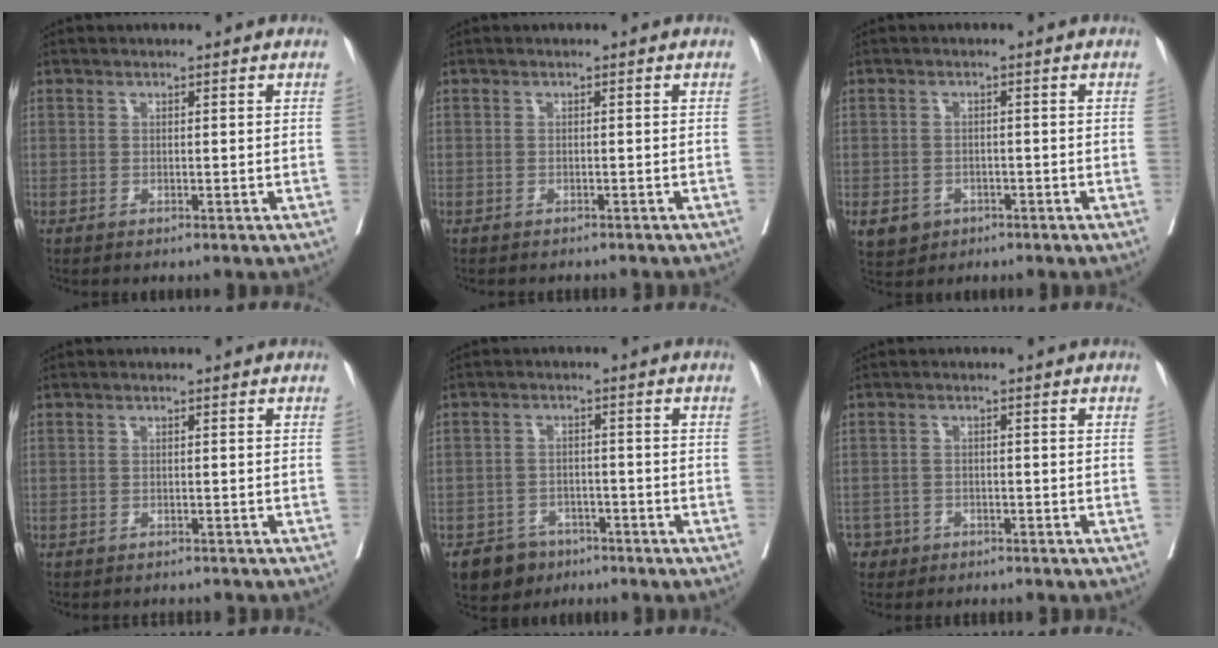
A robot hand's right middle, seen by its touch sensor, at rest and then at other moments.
{"total": 2.7, "force": [-2.5, 0.8, 0.6], "torque": [-0.009, -0.002, -0.030]}
{"total": 5.2, "force": [-2.5, 4.4, 1.3], "torque": [-0.027, 0.002, -0.034]}
{"total": 3.4, "force": [-3.2, 1.0, 0.4], "torque": [-0.003, -0.003, -0.039]}
{"total": 5.9, "force": [-4.2, 4.0, 1.4], "torque": [-0.022, 0.006, -0.063]}
{"total": 3.4, "force": [-2.5, 2.3, -0.5], "torque": [0.003, 0.010, -0.041]}